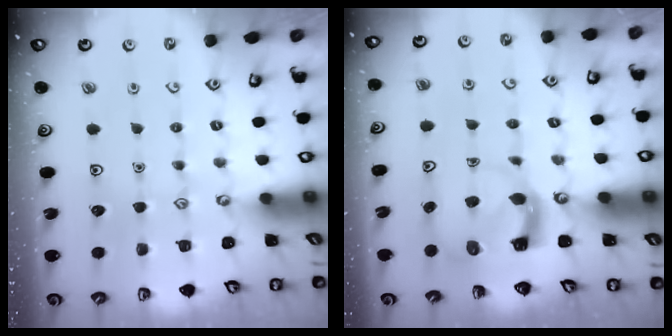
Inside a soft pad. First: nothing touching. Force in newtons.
{"total": 4.0, "press": 3.9, "slide": 0.4}